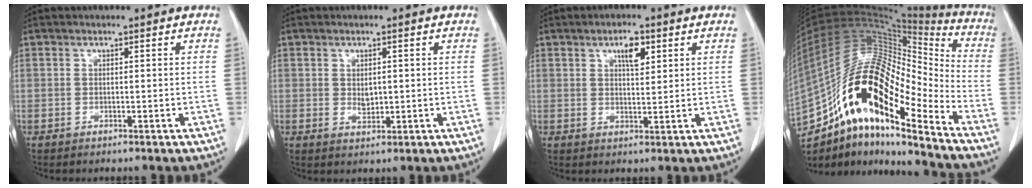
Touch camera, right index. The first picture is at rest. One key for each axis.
{"total": 0.8, "fx": 0.0, "fy": 0.3, "fz": 0.7, "tx": -0.014, "ty": -0.002, "tz": 0.003}
{"total": 4.0, "fx": 2.0, "fy": 1.5, "fz": 3.2, "tx": -0.053, "ty": 0.000, "tz": 0.033}
{"total": 25.1, "fx": -14.5, "fy": 6.6, "fz": 19.4, "tx": -0.381, "ty": 0.021, "tz": -0.254}